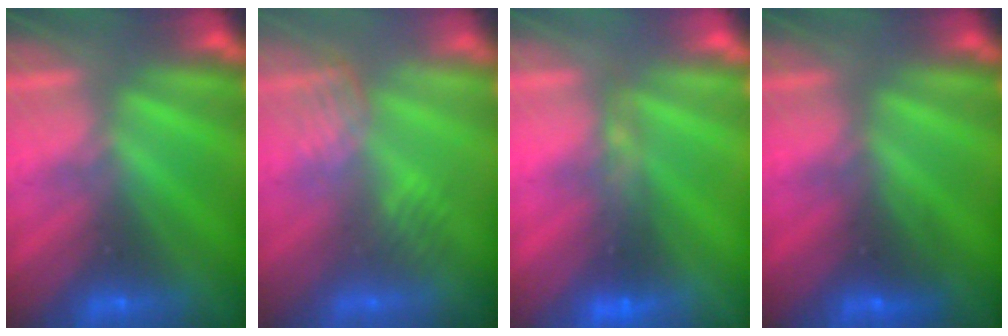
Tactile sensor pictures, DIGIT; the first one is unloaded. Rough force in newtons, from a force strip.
{"total": 2.7}
{"total": 4.2}
{"total": 2.4}